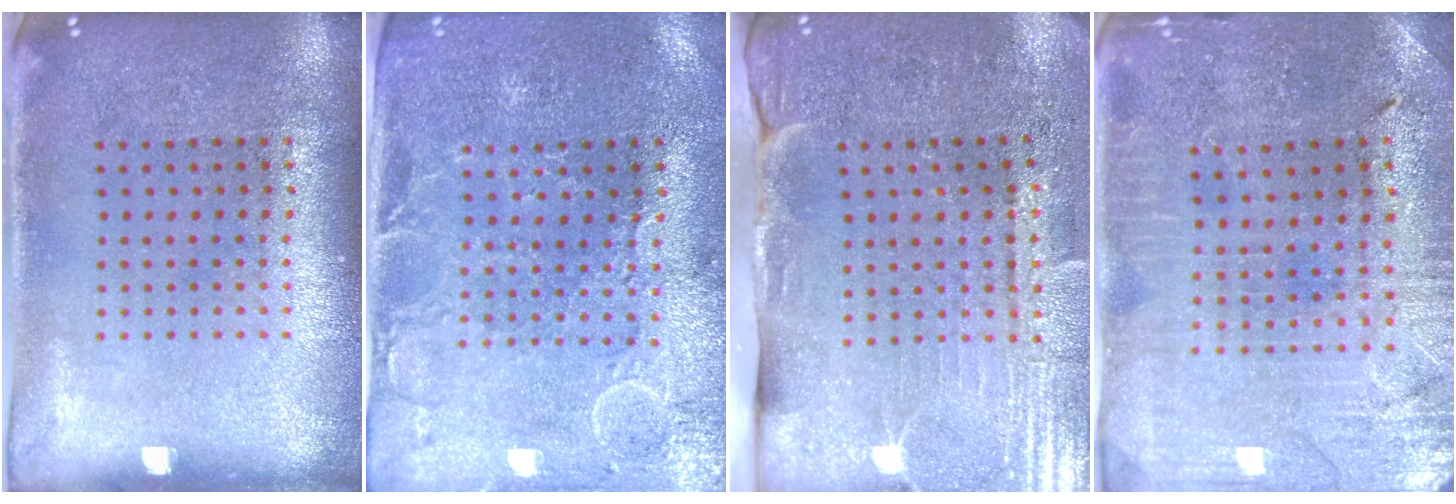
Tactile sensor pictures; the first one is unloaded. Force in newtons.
{"total": 0.6, "press": 0.3, "slide": 0.5}
{"total": 3.7, "press": 3.5, "slide": 1.2}
{"total": 1.0, "press": 0.9, "slide": 0.2}